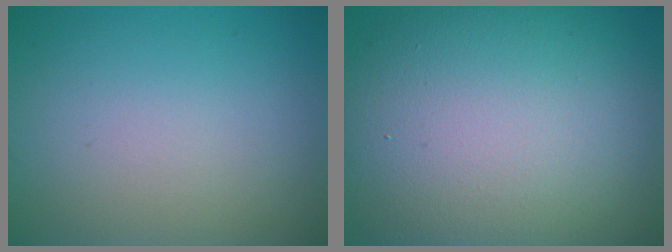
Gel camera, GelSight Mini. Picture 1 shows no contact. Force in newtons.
{"total": 13.3, "press": 13.2, "slide": 0.8}